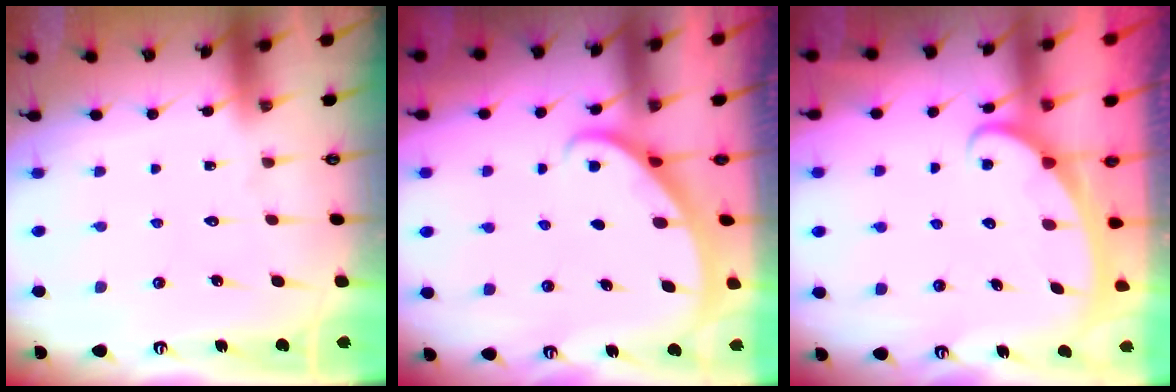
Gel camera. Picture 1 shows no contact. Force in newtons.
{"total": 2.3, "press": 2.3, "slide": 0.1}
{"total": 2.5, "press": 2.4, "slide": 0.3}